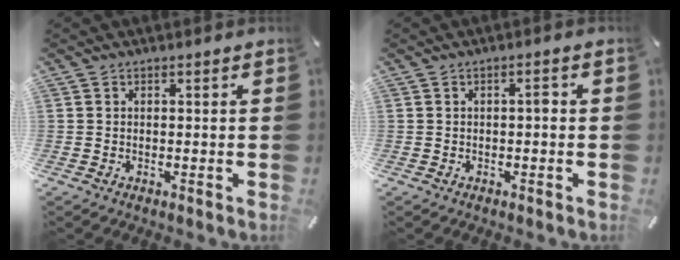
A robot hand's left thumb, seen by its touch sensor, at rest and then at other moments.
{"total": 2.0, "force": [-0.1, 0.4, 1.9], "torque": [-0.036, 0.003, -0.004]}